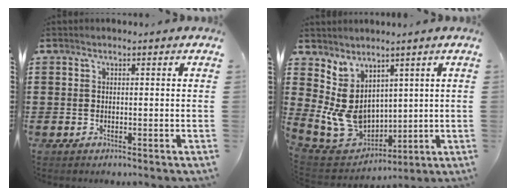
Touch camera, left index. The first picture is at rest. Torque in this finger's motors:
{"motor_torque": [-0.05, 1.58, -0.21, -0.21]}